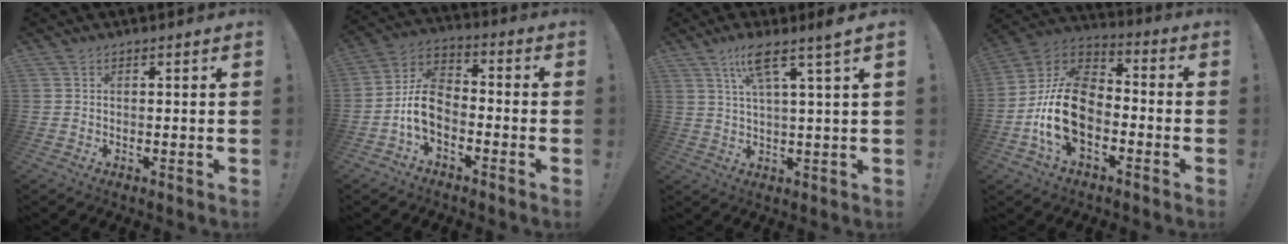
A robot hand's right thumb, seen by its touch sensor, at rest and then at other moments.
{"total": 9.7, "force": [-3.9, 6.1, 6.4], "torque": [-0.129, 0.016, -0.069]}
{"total": 8.3, "force": [4.5, -0.2, 7.0], "torque": [-0.135, -0.005, 0.070]}
{"total": 18.8, "force": [-5.6, 12.0, 13.3], "torque": [-0.253, 0.038, -0.085]}